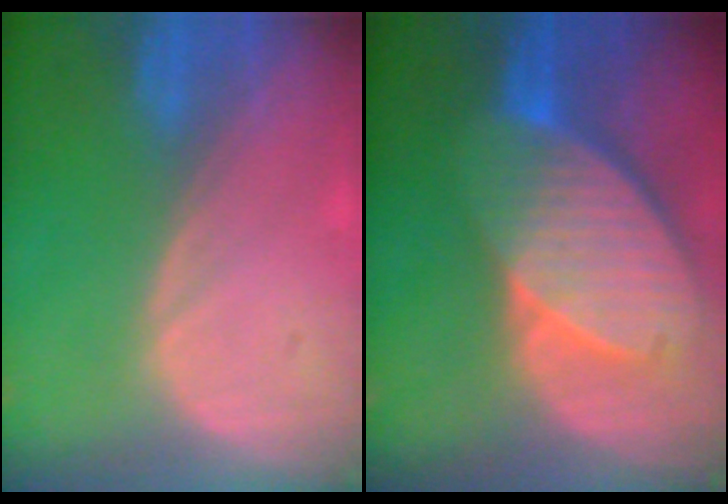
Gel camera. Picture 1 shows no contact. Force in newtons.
{"total": 10.5, "press": 9.1, "slide": 5.1}